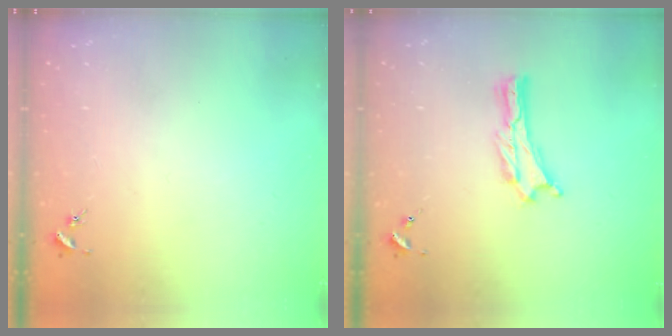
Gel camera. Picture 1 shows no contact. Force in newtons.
{"total": 0.0}